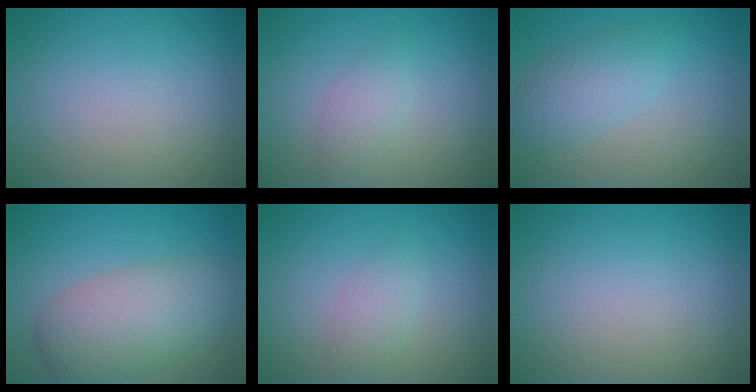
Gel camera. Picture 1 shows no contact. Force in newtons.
{"total": 1.7, "press": 1.7, "slide": 0.1}
{"total": 3.3, "press": 3.3, "slide": 0.1}
{"total": 6.1, "press": 6.1, "slide": 0.4}
{"total": 1.6, "press": 1.6, "slide": 0.1}
{"total": 0.0}